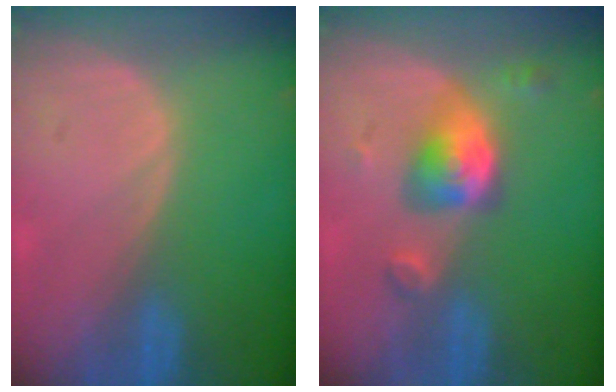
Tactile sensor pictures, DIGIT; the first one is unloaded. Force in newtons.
{"total": 5.5, "press": 5.4, "slide": 1.0}